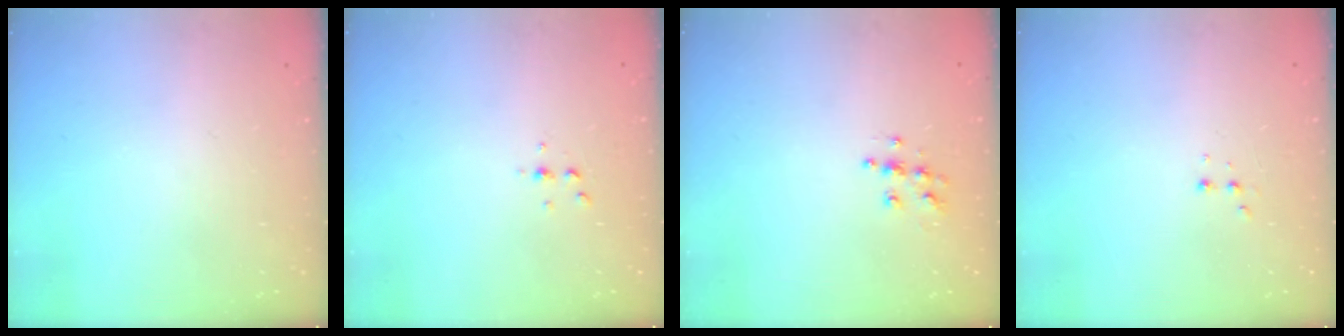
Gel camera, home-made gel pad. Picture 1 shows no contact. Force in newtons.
{"total": 2.6, "press": 2.6, "slide": 0.3}
{"total": 6.6, "press": 6.6, "slide": 0.3}
{"total": 2.5, "press": 2.4, "slide": 0.8}